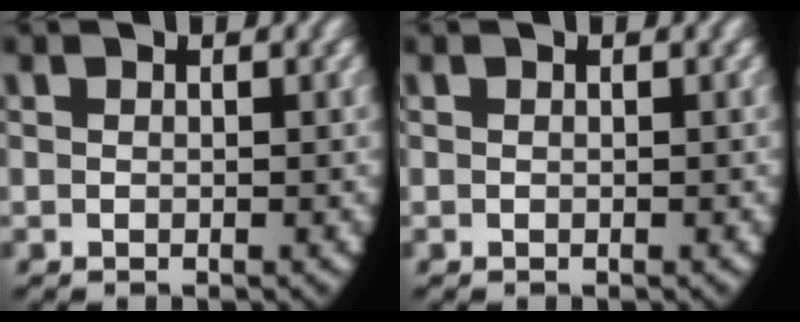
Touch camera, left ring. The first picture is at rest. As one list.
[{"total": 0.0}]